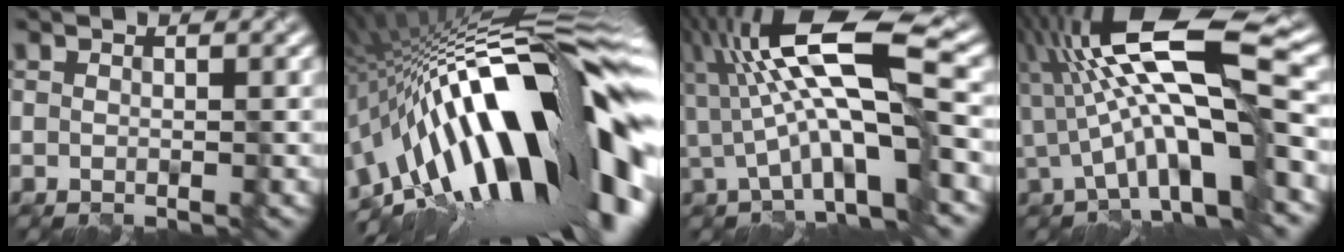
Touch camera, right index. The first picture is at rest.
{"total": 19.8, "force": [-4.1, 7.2, 17.9], "torque": [-0.263, 0.031, -0.109]}
{"total": 10.1, "force": [0.6, 2.6, 9.7], "torque": [-0.170, 0.019, 0.004]}
{"total": 11.1, "force": [0.0, 3.1, 10.7], "torque": [-0.179, 0.023, -0.008]}